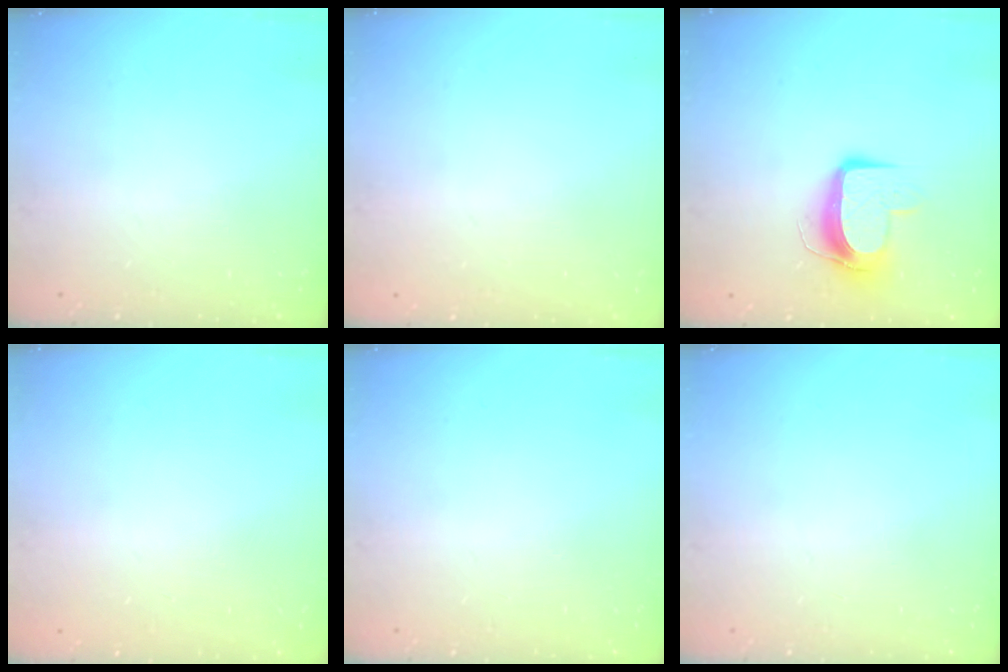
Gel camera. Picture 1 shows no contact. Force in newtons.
{"total": 0.0}
{"total": 10.4, "press": 10.4, "slide": 0.6}
{"total": 0.0}
{"total": 0.0}
{"total": 0.0}